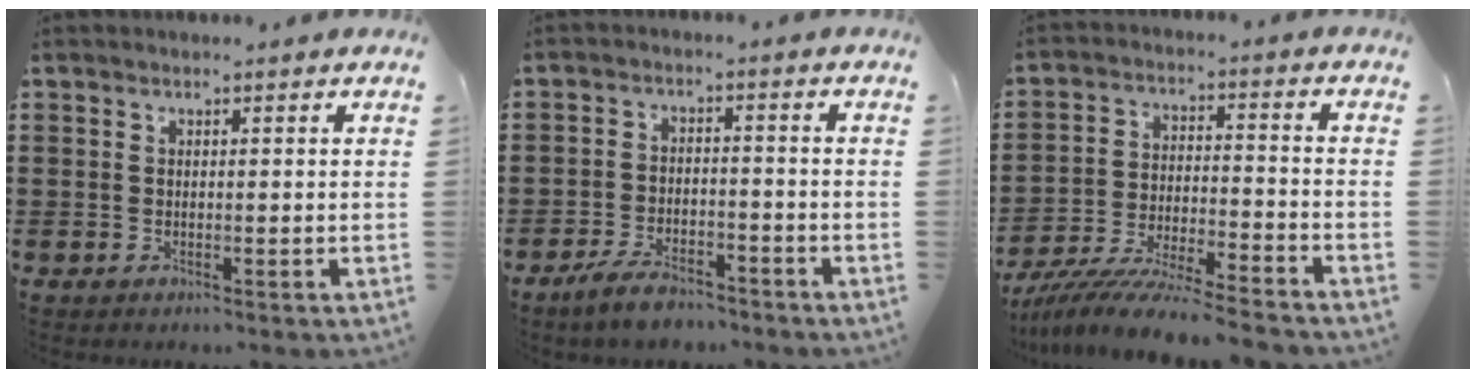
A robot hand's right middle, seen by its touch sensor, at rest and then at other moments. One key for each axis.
{"total": 4.6, "fx": -4.1, "fy": 1.2, "fz": 1.9, "tx": -0.045, "ty": 0.004, "tz": -0.082}
{"total": 8.8, "fx": -8.4, "fy": 0.0, "fz": 2.8, "tx": -0.047, "ty": 0.008, "tz": -0.162}